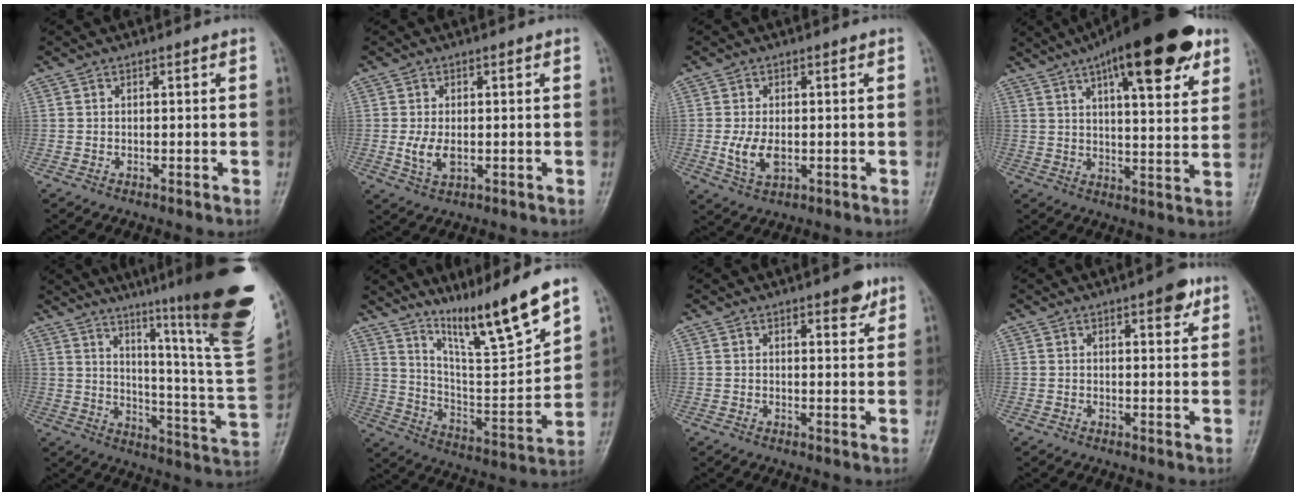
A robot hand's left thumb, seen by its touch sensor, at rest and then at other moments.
{"total": 4.1, "force": [-0.3, 2.4, 3.3], "torque": [-0.067, -0.009, -0.003]}
{"total": 5.2, "force": [-0.6, 3.0, 4.2], "torque": [-0.084, -0.011, -0.007]}
{"total": 21.3, "force": [11.5, 6.7, 16.6], "torque": [-0.224, -0.021, 0.167]}
{"total": 30.0, "force": [18.5, 2.9, 23.5], "torque": [-0.277, -0.101, 0.259]}
{"total": 16.5, "force": [12.4, 0.9, 10.8], "torque": [-0.159, -0.081, 0.224]}
{"total": 4.2, "force": [2.7, 1.8, 2.7], "torque": [-0.019, -0.012, 0.031]}
{"total": 4.2, "force": [2.4, 1.5, 3.0], "torque": [-0.030, -0.010, 0.028]}